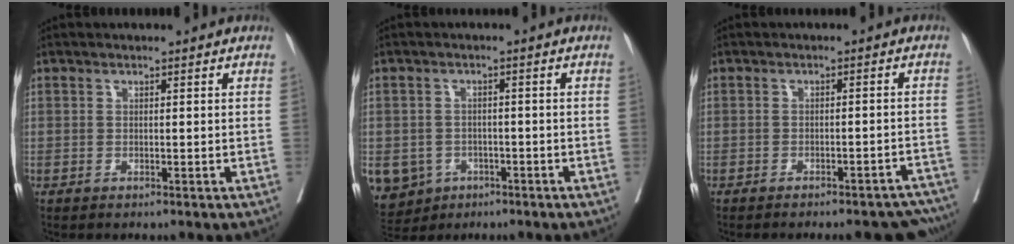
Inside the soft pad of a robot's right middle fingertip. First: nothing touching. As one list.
[{"total": 9.6, "force": [-4.3, 8.2, 2.6], "torque": [-0.078, 0.001, -0.057]}, {"total": 14.0, "force": [-12.9, 3.2, 4.3], "torque": [-0.035, 0.016, -0.138]}]